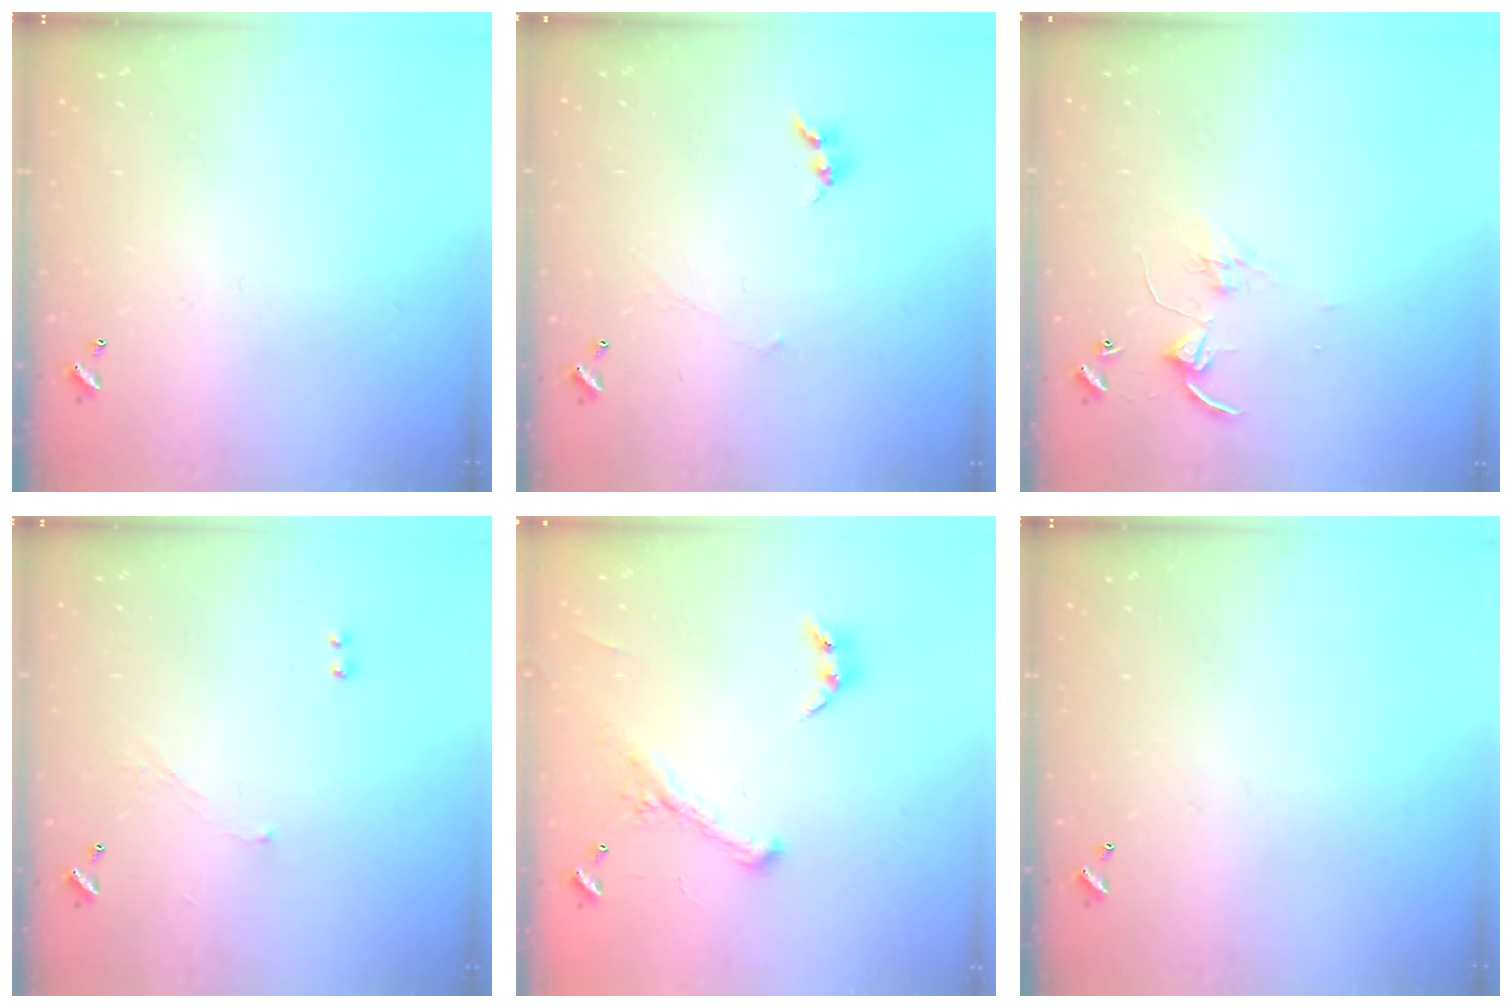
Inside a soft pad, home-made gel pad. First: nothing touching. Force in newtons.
{"total": 0.7, "press": 0.3, "slide": 0.6}
{"total": 2.7, "press": 2.7, "slide": 0.2}
{"total": 3.3, "press": 3.3, "slide": 0.7}
{"total": 1.1, "press": 0.6, "slide": 0.9}
{"total": 0.0}